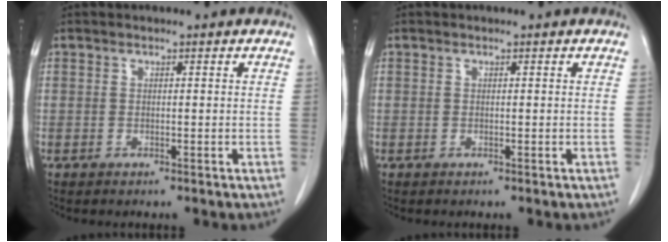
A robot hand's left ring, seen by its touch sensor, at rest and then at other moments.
{"total": 0.0}